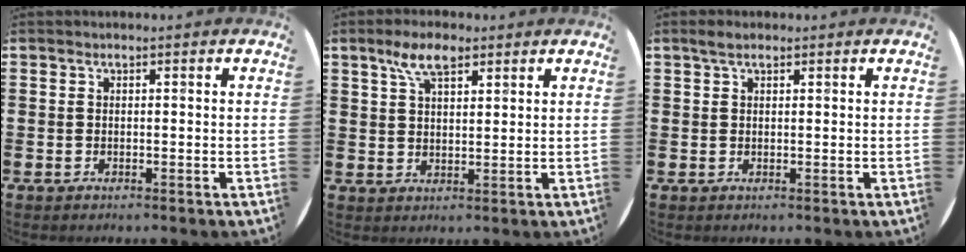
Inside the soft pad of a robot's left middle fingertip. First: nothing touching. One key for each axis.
{"total": 5.5, "fx": 3.5, "fy": 2.2, "fz": 3.6, "tx": -0.070, "ty": 0.005, "tz": 0.061}
{"total": 1.5, "fx": 1.0, "fy": 0.6, "fz": 0.9, "tx": -0.011, "ty": 0.002, "tz": 0.016}